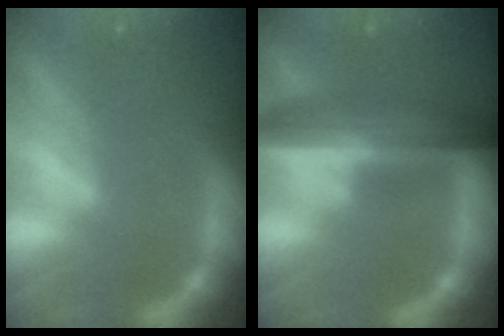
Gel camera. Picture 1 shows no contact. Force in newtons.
{"total": 9.0}